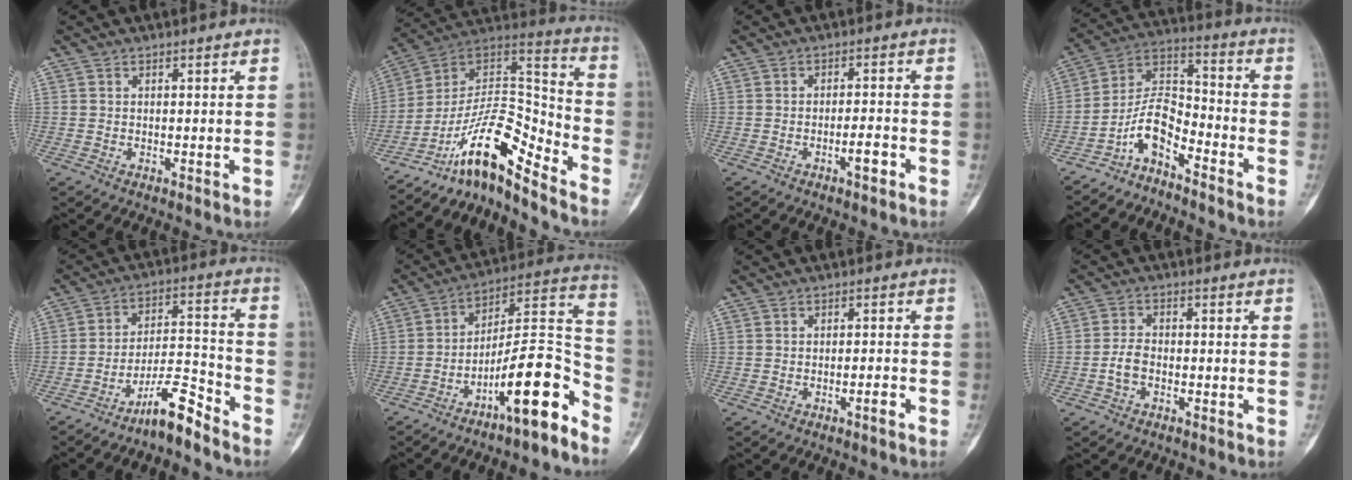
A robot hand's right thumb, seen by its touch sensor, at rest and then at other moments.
{"total": 15.5, "force": [-11.5, 4.1, 9.5], "torque": [-0.141, 0.124, -0.206]}
{"total": 3.5, "force": [-1.8, 0.9, 2.8], "torque": [-0.045, 0.015, -0.030]}
{"total": 8.9, "force": [-6.0, 3.9, 5.4], "torque": [-0.094, 0.083, -0.123]}
{"total": 9.3, "force": [-7.4, 1.9, 5.4], "torque": [-0.093, 0.077, -0.130]}
{"total": 16.1, "force": [-10.2, 3.6, 11.9], "torque": [-0.162, 0.112, -0.167]}
{"total": 1.9, "force": [-1.2, 0.3, 1.5], "torque": [-0.027, 0.011, -0.019]}
{"total": 3.5, "force": [-1.4, 2.1, 2.5], "torque": [-0.048, 0.015, -0.032]}